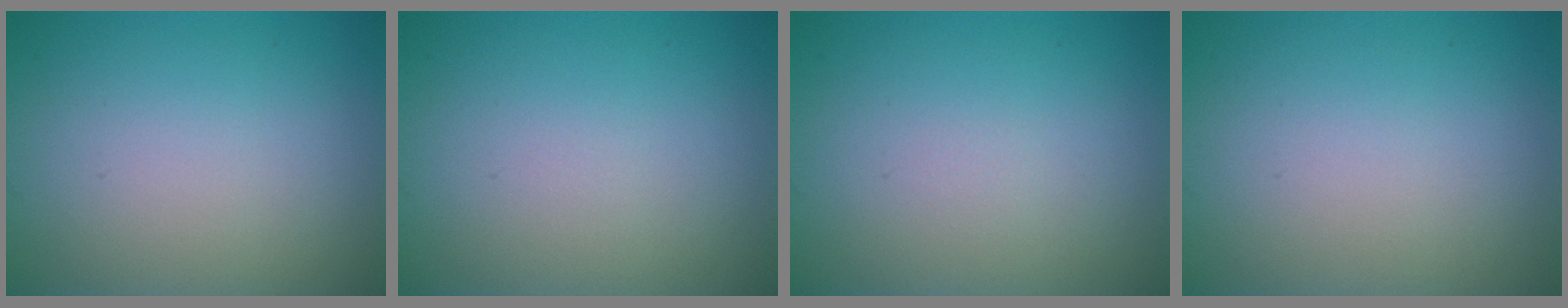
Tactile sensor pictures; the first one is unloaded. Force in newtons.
{"total": 0.0}
{"total": 0.0}
{"total": 0.0}